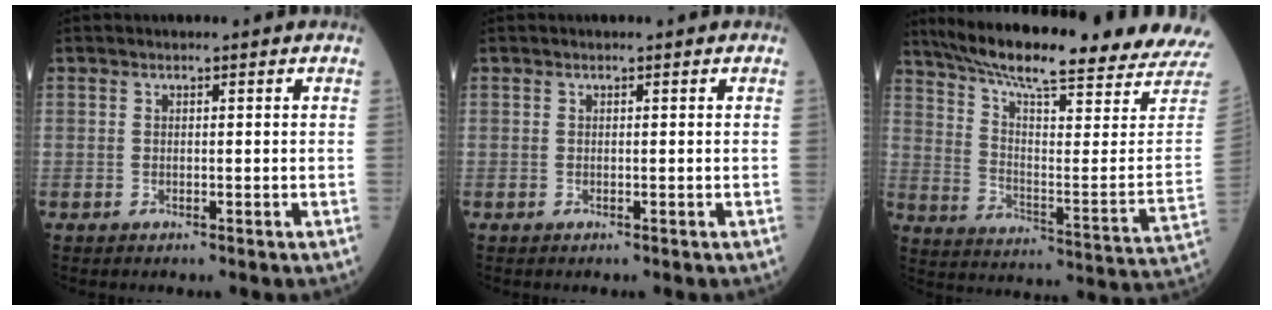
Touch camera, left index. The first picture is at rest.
{"total": 0.0}
{"total": 26.0, "force": [23.1, 0.7, 11.9], "torque": [-0.202, -0.080, 0.309]}